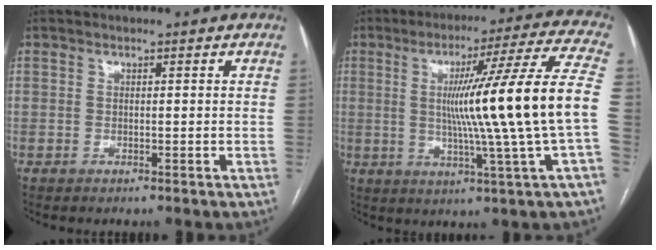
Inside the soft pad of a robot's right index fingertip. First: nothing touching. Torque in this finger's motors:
{"motor_torque": [2.14, 0.00, 1.05, 0.21]}